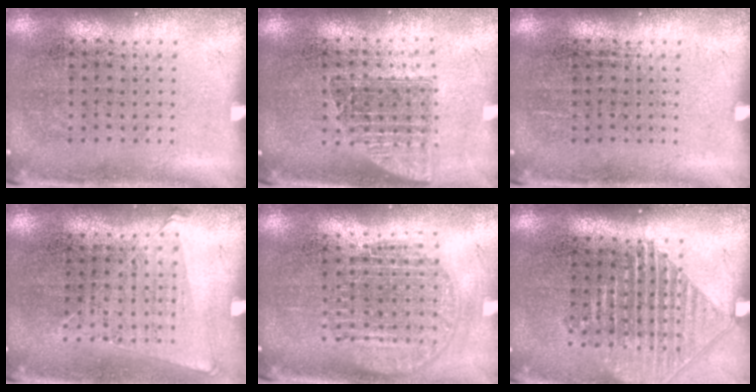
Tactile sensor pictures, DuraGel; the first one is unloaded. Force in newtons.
{"total": 1.5, "press": 1.2, "slide": 0.9}
{"total": 0.0}
{"total": 1.0, "press": 0.9, "slide": 0.5}
{"total": 1.8, "press": 1.6, "slide": 0.9}
{"total": 1.5, "press": 1.4, "slide": 0.6}